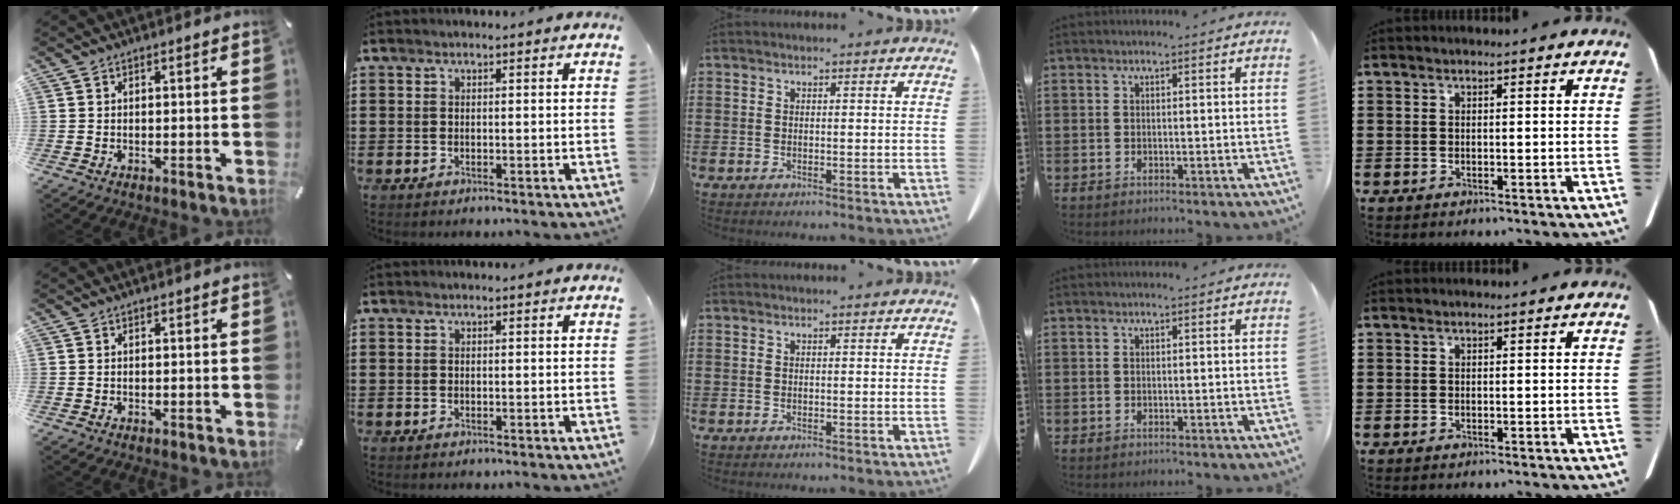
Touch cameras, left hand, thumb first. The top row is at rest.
{}